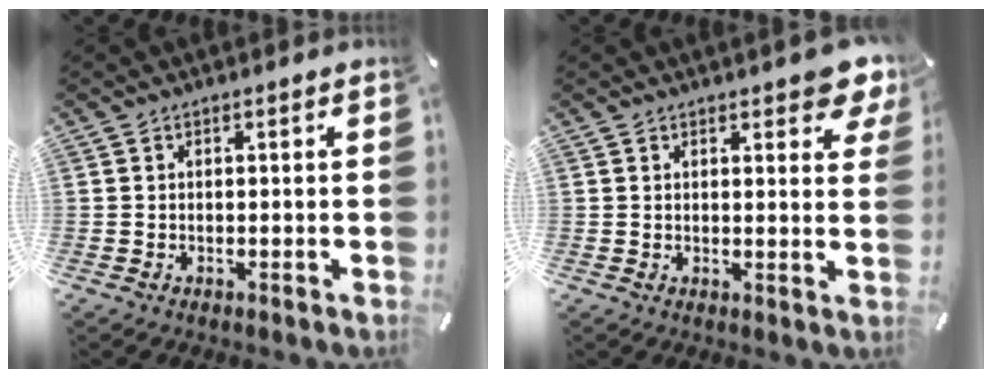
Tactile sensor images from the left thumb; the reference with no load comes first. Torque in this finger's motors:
{"motor_torque": [2.52, 2.49, 1.62, -1.14, 0.42]}